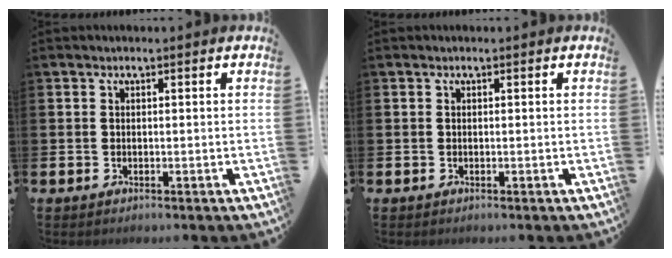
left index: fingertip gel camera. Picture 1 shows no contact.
{"total": 0.0}